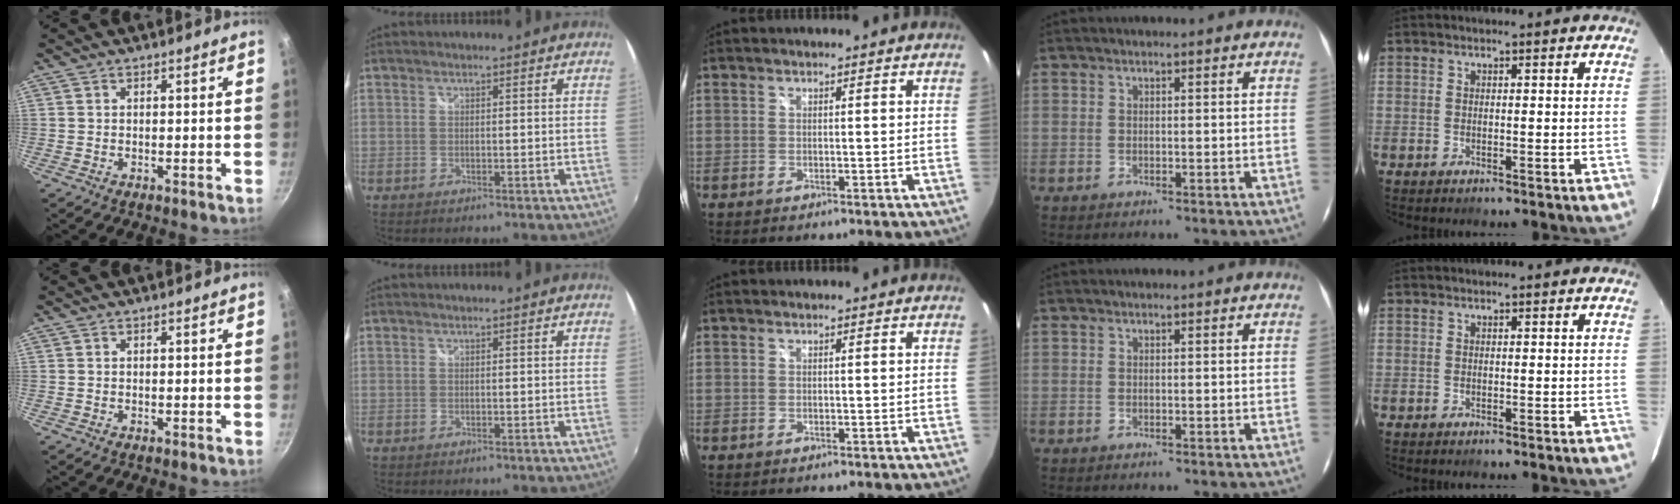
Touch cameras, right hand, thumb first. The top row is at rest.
{}